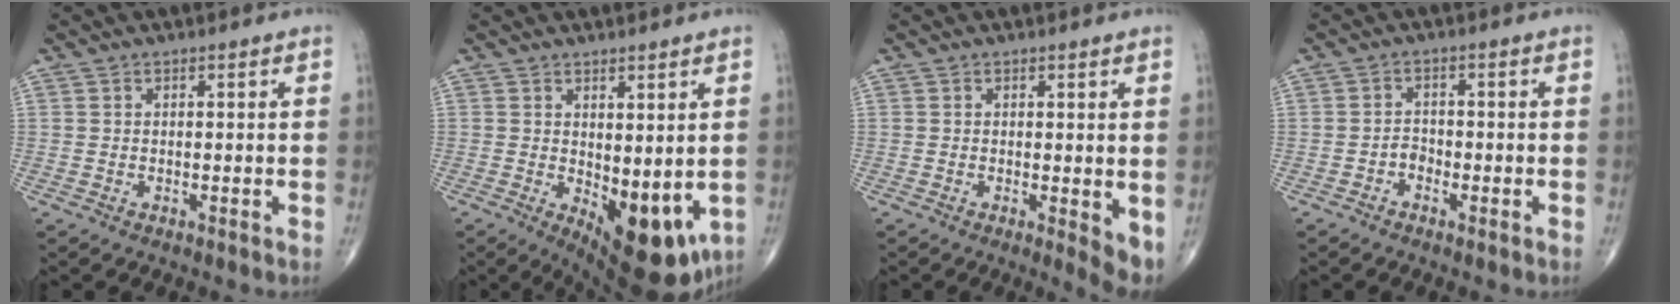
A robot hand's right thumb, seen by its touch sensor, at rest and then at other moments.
{"total": 12.0, "force": [-1.8, 5.5, 10.5], "torque": [-0.124, -0.023, -0.003]}
{"total": 4.2, "force": [-0.1, 1.4, 4.0], "torque": [-0.052, -0.012, -0.004]}
{"total": 1.8, "force": [-1.1, 1.2, 0.8], "torque": [-0.005, 0.008, -0.025]}